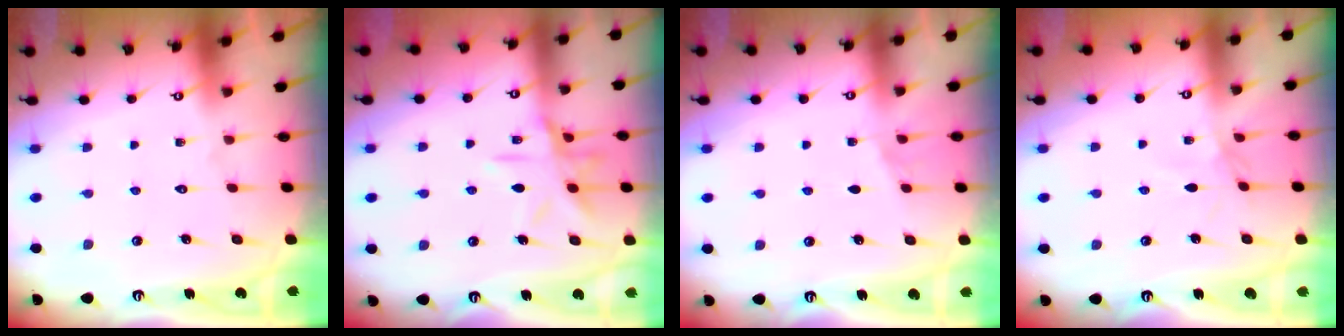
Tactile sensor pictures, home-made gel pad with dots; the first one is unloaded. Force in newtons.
{"total": 11.9, "press": 11.9, "slide": 0.8}
{"total": 0.7, "press": 0.7, "slide": 0.1}
{"total": 1.7, "press": 1.7, "slide": 0.4}